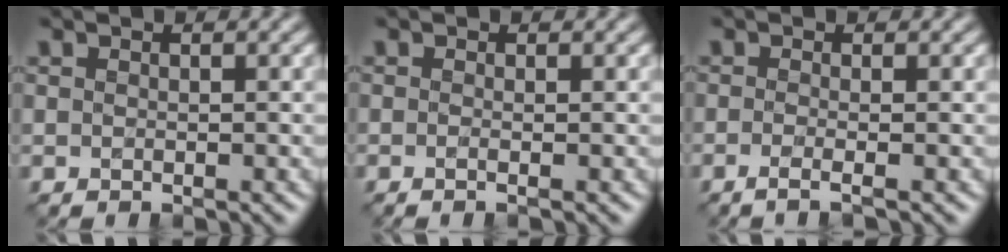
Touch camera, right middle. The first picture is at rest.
{"total": 1.3, "force": [-0.2, 0.6, 1.1], "torque": [-0.010, -0.012, -0.018]}
{"total": 2.0, "force": [-0.8, 0.7, 1.7], "torque": [-0.017, -0.008, -0.025]}